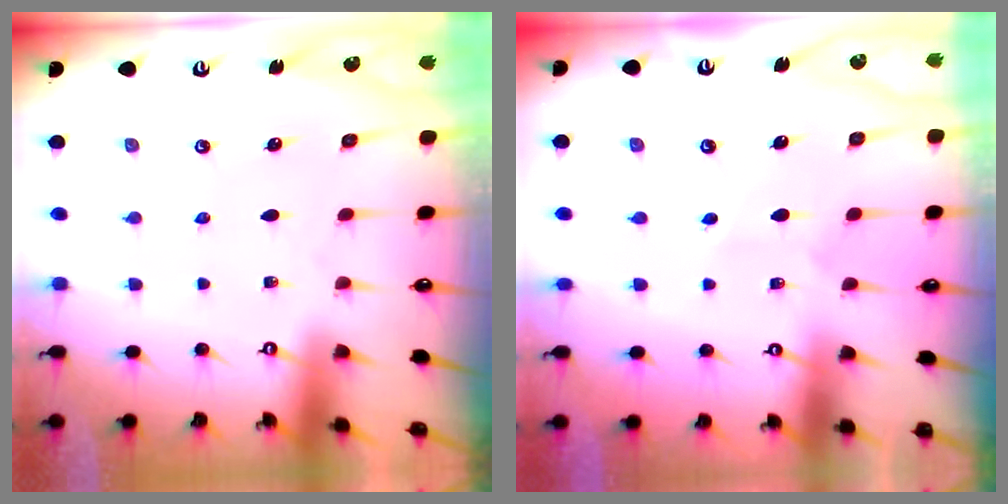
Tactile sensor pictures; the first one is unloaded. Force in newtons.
{"total": 5.9, "press": 5.8, "slide": 0.6}